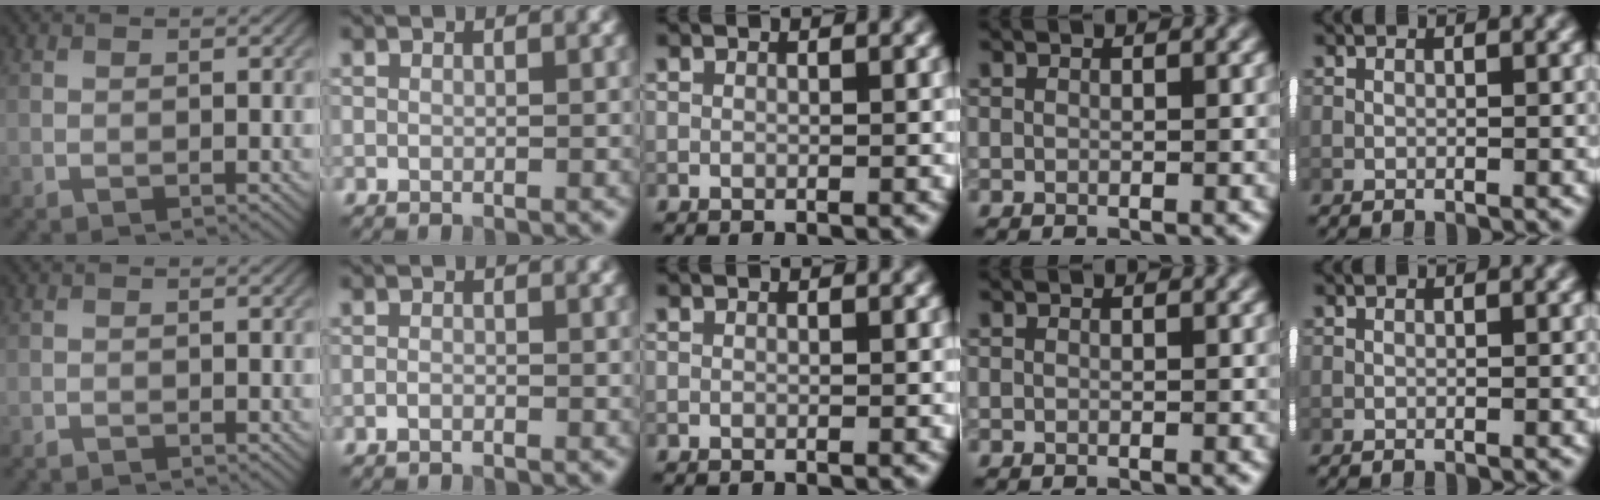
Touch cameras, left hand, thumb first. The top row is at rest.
{"thumb": {"total": 0.6, "force": [-0.6, 0.0, 0.0], "torque": [0.001, -0.001, -0.013]}, "index": {"total": 0.6, "force": [-0.5, 0.2, 0.3], "torque": [-0.006, 0.000, -0.011]}}